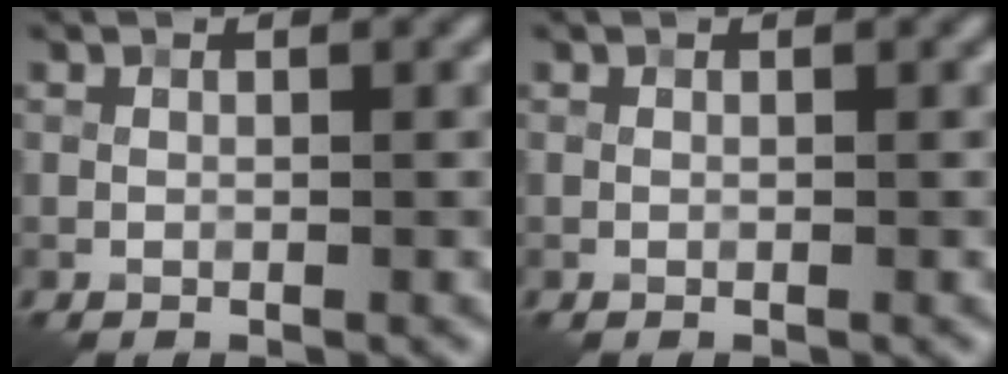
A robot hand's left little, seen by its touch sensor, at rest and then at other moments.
{"total": 0.0}